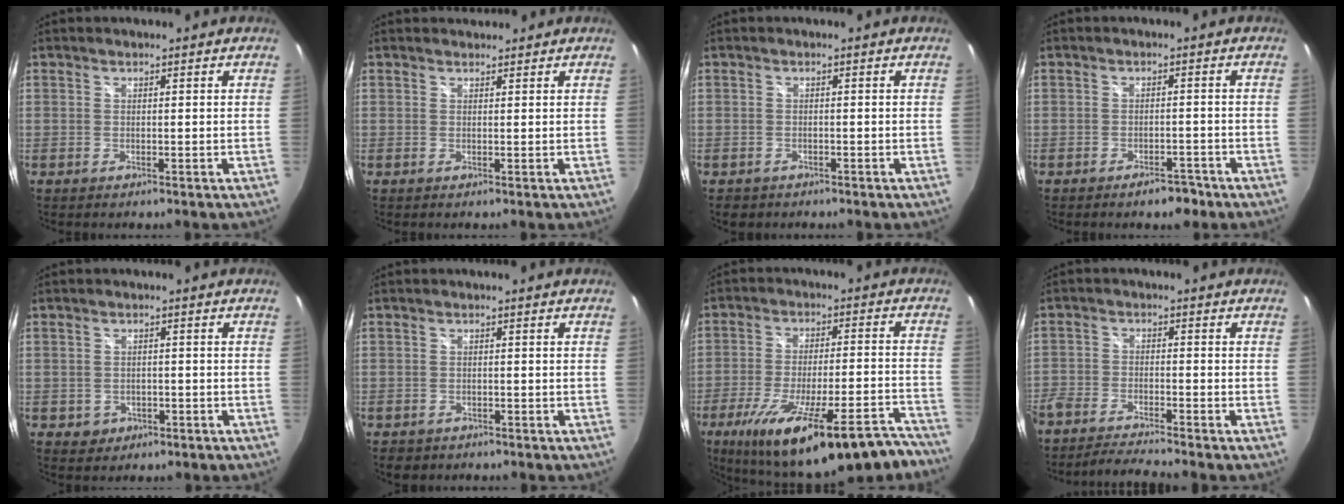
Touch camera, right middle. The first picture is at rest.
{"total": 1.2, "force": [1.2, 0.4, -0.1], "torque": [0.001, 0.005, 0.019]}
{"total": 2.0, "force": [-1.3, 1.4, 0.5], "torque": [-0.015, -0.005, -0.020]}
{"total": 3.7, "force": [-2.8, 1.6, 1.8], "torque": [-0.033, 0.003, -0.035]}
{"total": 3.7, "force": [-1.2, 3.3, 1.1], "torque": [-0.033, 0.001, -0.008]}
{"total": 2.6, "force": [-1.7, 1.8, 0.7], "torque": [-0.020, -0.007, -0.024]}
{"total": 27.2, "force": [-20.5, 6.1, 16.8], "torque": [-0.271, -0.046, -0.287]}
{"total": 7.4, "force": [-7.0, 0.3, 2.5], "torque": [-0.077, -0.016, -0.133]}